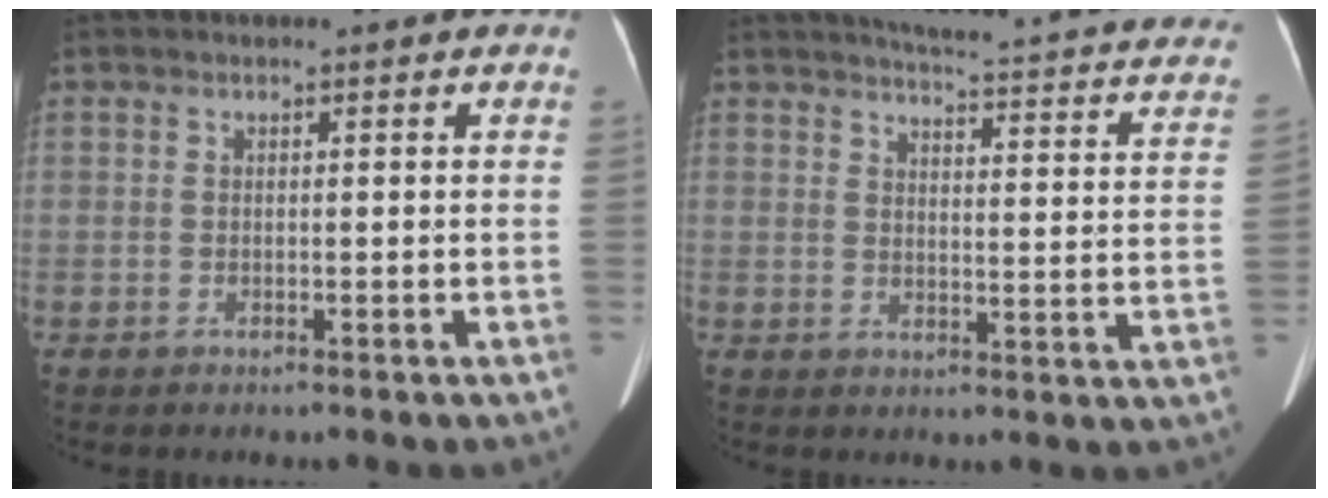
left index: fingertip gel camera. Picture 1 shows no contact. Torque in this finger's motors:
{"motor_torque": [0.01, -0.42, 0.00, 0.02]}